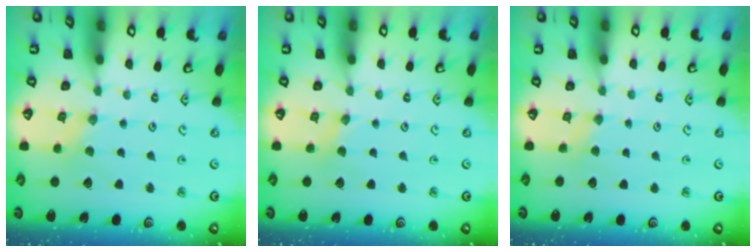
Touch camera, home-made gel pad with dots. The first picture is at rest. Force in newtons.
{"total": 2.3, "press": 2.3, "slide": 0.3}
{"total": 2.9, "press": 2.9, "slide": 0.3}